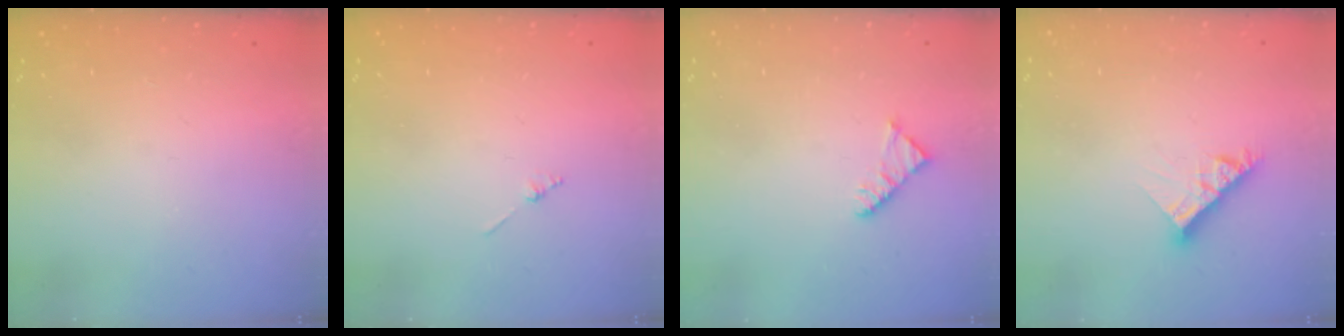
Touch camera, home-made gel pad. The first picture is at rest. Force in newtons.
{"total": 0.8, "press": 0.8, "slide": 0.2}
{"total": 2.3, "press": 2.3, "slide": 0.4}
{"total": 7.1, "press": 7.1, "slide": 0.6}